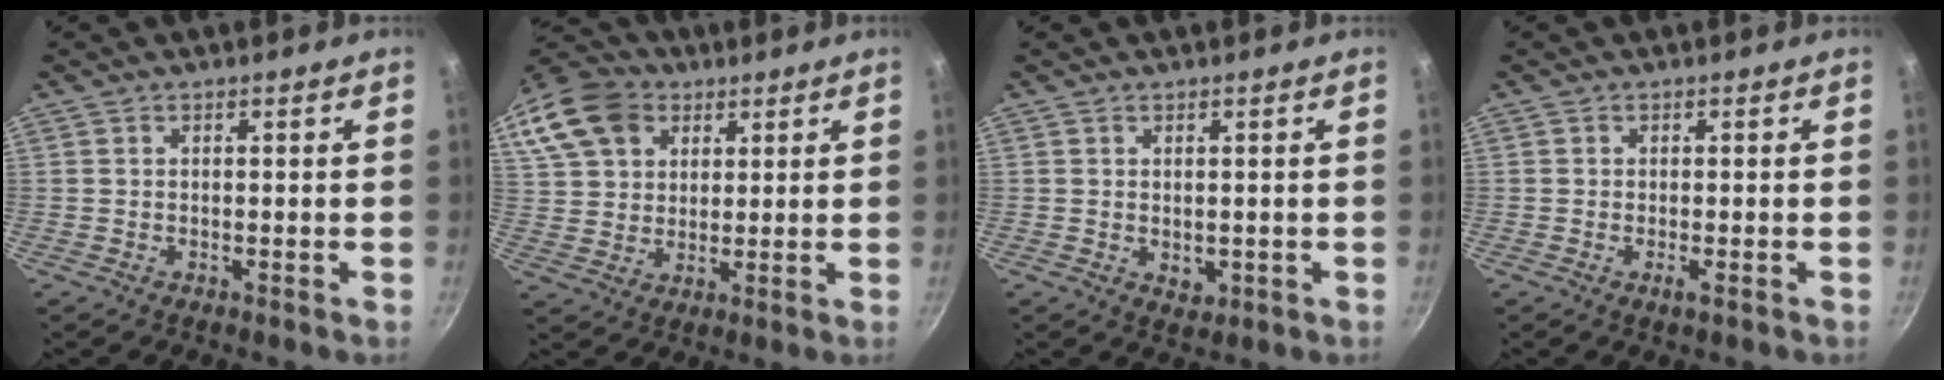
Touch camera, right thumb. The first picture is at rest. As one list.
[{"total": 17.3, "force": [8.0, 12.8, 8.4], "torque": [-0.174, 0.021, 0.146]}, {"total": 2.3, "force": [0.2, 1.7, 1.5], "torque": [-0.019, -0.007, 0.006]}, {"total": 1.5, "force": [-0.6, 0.3, 1.3], "torque": [-0.027, -0.001, -0.013]}]